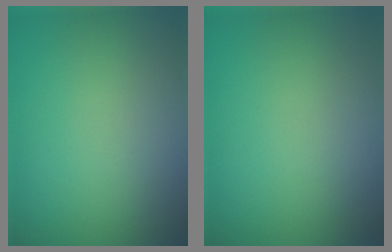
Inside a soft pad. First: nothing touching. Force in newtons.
{"total": 0.0}